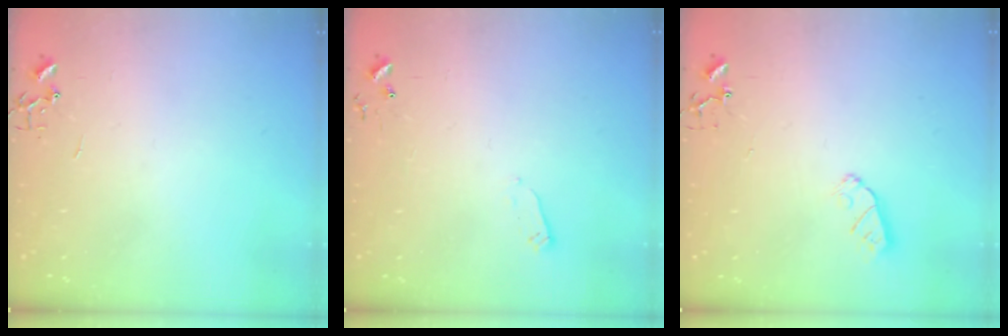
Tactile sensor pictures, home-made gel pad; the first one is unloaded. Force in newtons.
{"total": 2.4, "press": 2.4, "slide": 0.4}
{"total": 5.5, "press": 5.4, "slide": 0.8}